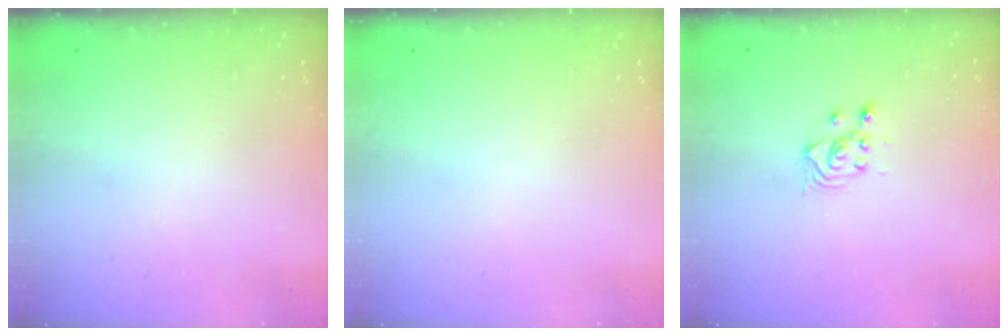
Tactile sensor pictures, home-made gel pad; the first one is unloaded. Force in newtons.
{"total": 0.0}
{"total": 3.0, "press": 2.6, "slide": 1.3}